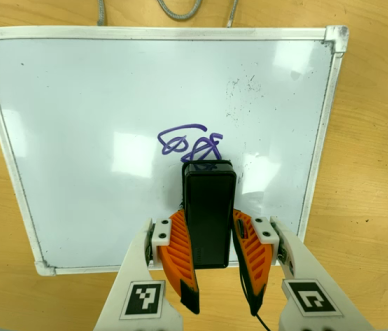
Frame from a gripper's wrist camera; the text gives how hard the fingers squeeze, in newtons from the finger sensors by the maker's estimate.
{"total": 7.6, "left": 5.9, "right": 9.4}